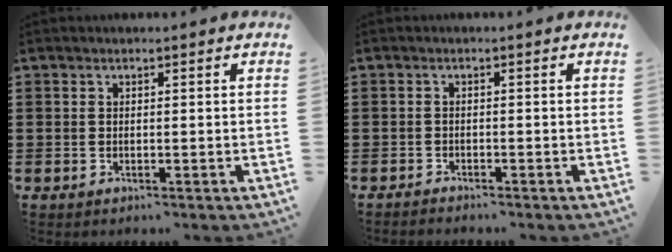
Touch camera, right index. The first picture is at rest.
{"total": 1.1, "force": [-1.1, 0.0, -0.1], "torque": [0.000, 0.001, -0.024]}